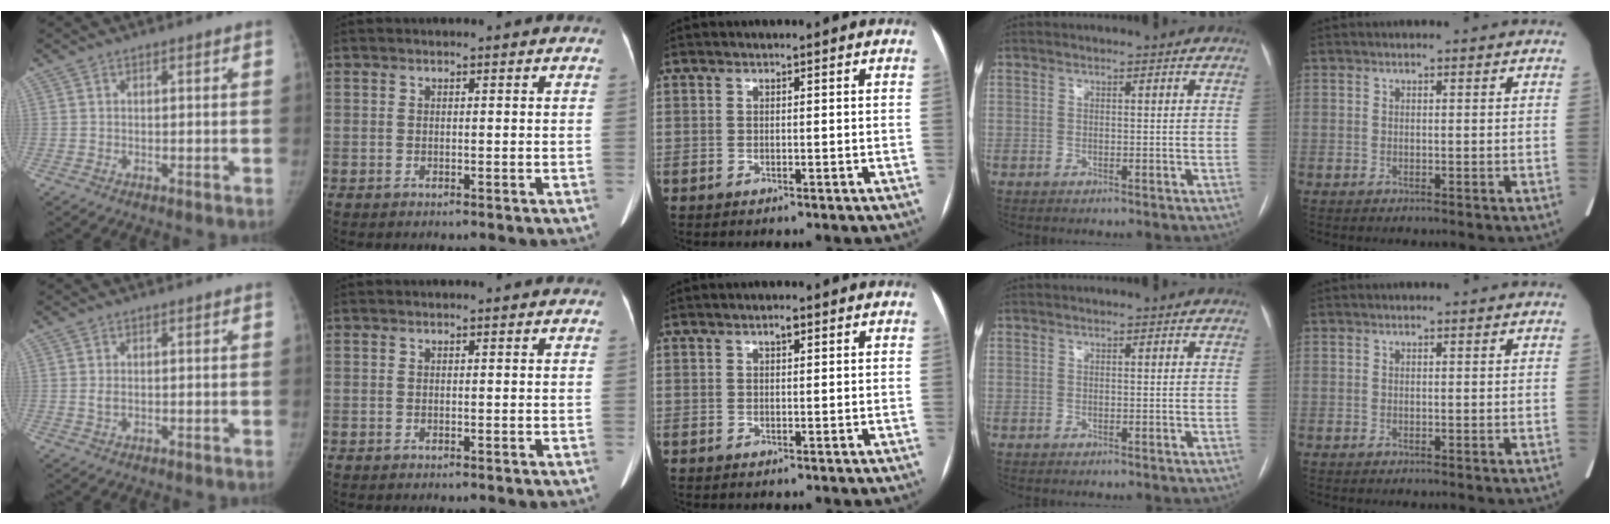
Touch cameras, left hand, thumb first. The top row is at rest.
{"thumb": {"total": 1.5, "force": [0.3, 0.7, 1.2], "torque": [-0.026, 0.002, 0.010]}, "middle": {"total": 1.2, "force": [0.7, 0.4, 0.9], "torque": [-0.016, 0.004, 0.010]}}